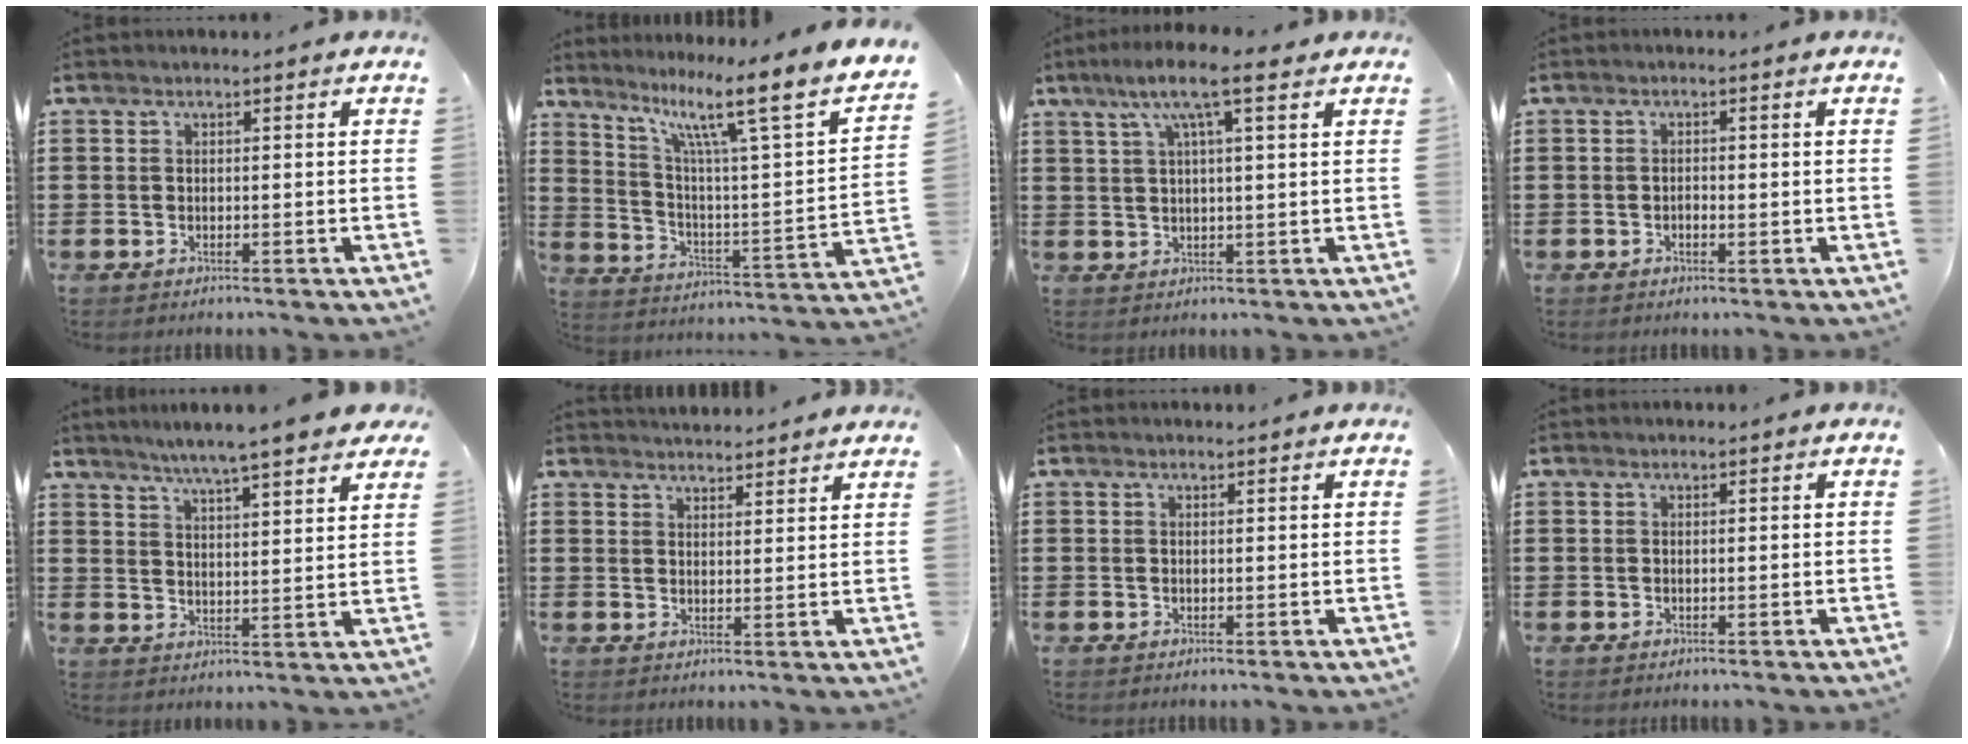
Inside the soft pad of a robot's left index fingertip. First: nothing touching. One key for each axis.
{"total": 10.8, "fx": 7.5, "fy": 0.4, "fz": 7.8, "tx": -0.153, "ty": -0.065, "tz": 0.105}
{"total": 7.8, "fx": 4.5, "fy": 1.2, "fz": 6.3, "tx": -0.127, "ty": 0.003, "tz": 0.074}
{"total": 0.8, "fx": -0.3, "fy": 0.4, "fz": 0.6, "tx": -0.013, "ty": -0.002, "tz": -0.005}
{"total": 4.9, "fx": 4.6, "fy": -0.5, "fz": 1.8, "tx": -0.055, "ty": -0.022, "tz": 0.076}
{"total": 2.8, "fx": 2.8, "fy": 0.0, "fz": -0.2, "tx": -0.004, "ty": -0.007, "tz": 0.054}
{"total": 0.0}
{"total": 0.0}